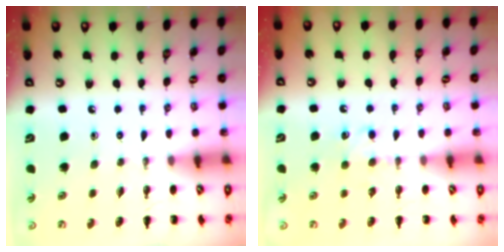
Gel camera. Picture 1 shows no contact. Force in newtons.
{"total": 5.1, "press": 4.9, "slide": 1.5}